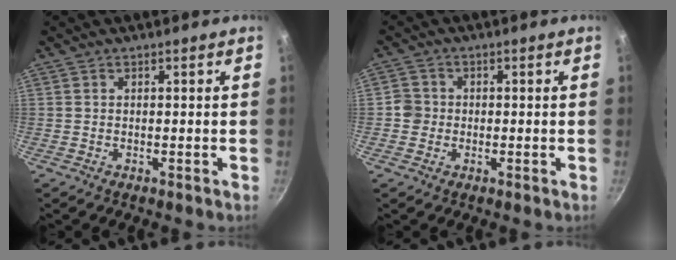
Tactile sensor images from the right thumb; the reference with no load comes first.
{"total": 3.0, "force": [-0.5, 2.9, 0.7], "torque": [0.005, 0.011, -0.015]}